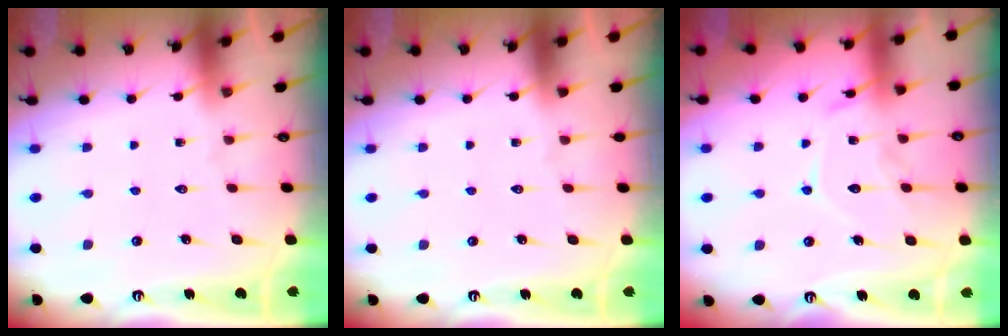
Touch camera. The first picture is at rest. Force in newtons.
{"total": 0.0}
{"total": 12.7, "press": 12.7, "slide": 1.0}